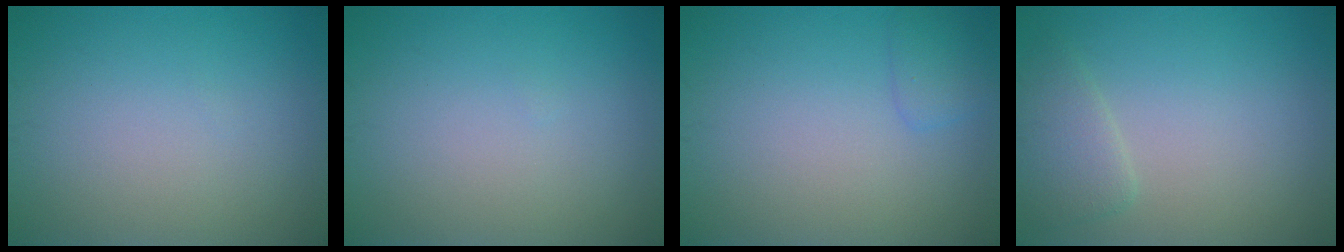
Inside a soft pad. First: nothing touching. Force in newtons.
{"total": 0.0}
{"total": 1.3, "press": 1.3, "slide": 0.1}
{"total": 2.2, "press": 2.1, "slide": 0.3}